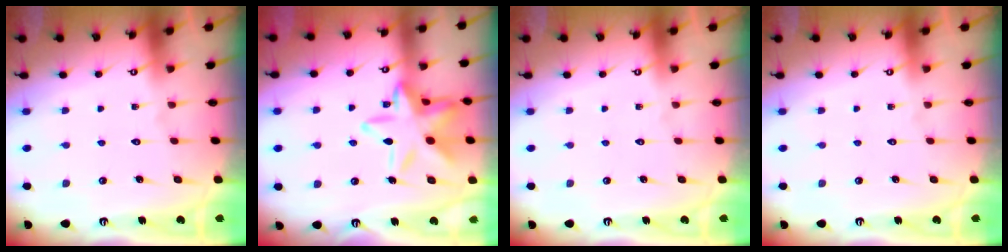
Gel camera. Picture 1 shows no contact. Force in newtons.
{"total": 17.5, "press": 17.4, "slide": 1.1}
{"total": 0.0}
{"total": 0.0}